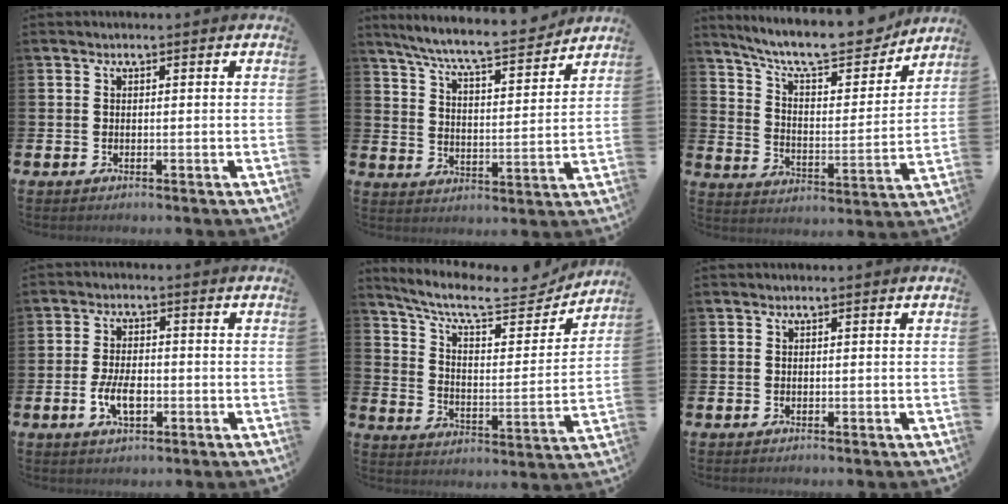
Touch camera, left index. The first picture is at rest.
{"total": 7.7, "force": [7.2, 0.4, 2.8], "torque": [-0.079, -0.052, 0.121]}
{"total": 11.4, "force": [10.2, 2.6, 4.3], "torque": [-0.106, -0.072, 0.173]}
{"total": 4.6, "force": [-1.2, 2.3, 3.8], "torque": [-0.063, 0.000, -0.025]}
{"total": 9.5, "force": [8.3, 2.6, 3.8], "torque": [-0.099, -0.059, 0.139]}
{"total": 0.0}